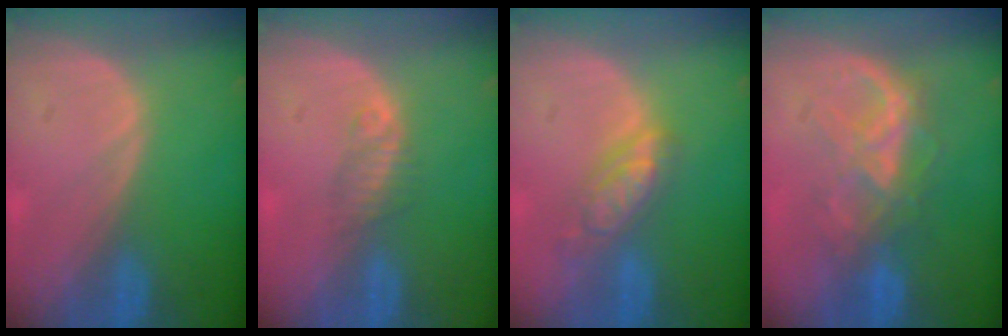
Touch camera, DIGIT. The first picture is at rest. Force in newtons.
{"total": 2.2, "press": 1.9, "slide": 1.0}
{"total": 5.6, "press": 5.1, "slide": 2.4}
{"total": 6.4, "press": 6.3, "slide": 0.7}